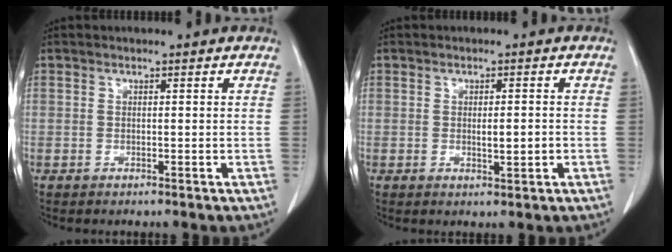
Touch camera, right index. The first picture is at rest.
{"total": 2.6, "force": [-0.3, 0.6, 2.5], "torque": [-0.044, -0.003, -0.001]}